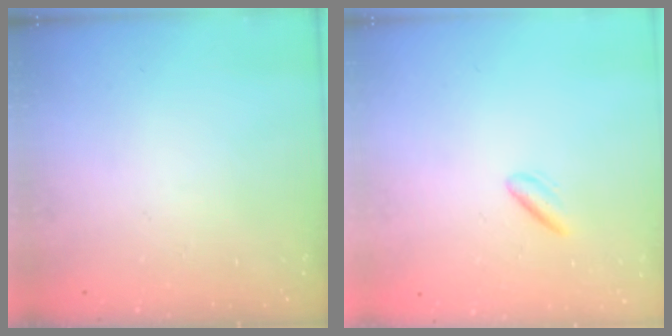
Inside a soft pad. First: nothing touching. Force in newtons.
{"total": 2.3, "press": 2.0, "slide": 1.3}